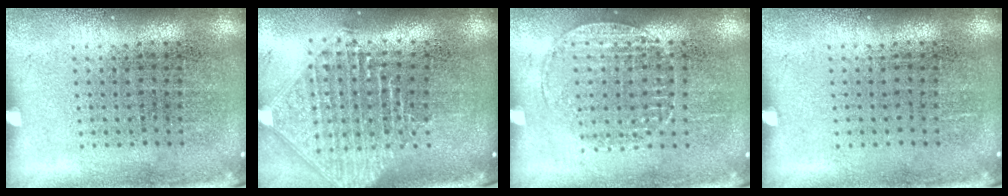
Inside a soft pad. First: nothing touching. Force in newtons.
{"total": 2.4, "press": 1.9, "slide": 1.5}
{"total": 1.3, "press": 1.1, "slide": 0.6}
{"total": 0.0}